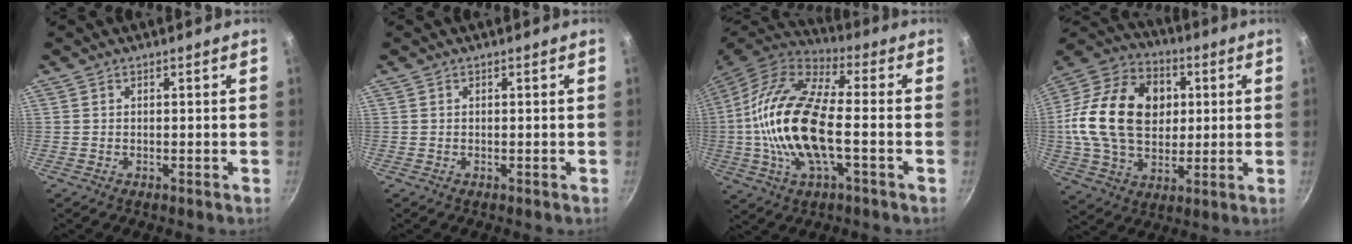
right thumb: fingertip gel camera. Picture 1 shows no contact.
{"total": 0.0}
{"total": 20.1, "force": [-2.2, 8.4, 18.1], "torque": [-0.355, 0.027, -0.058]}
{"total": 23.8, "force": [2.6, 17.2, 16.1], "torque": [-0.266, 0.023, 0.040]}